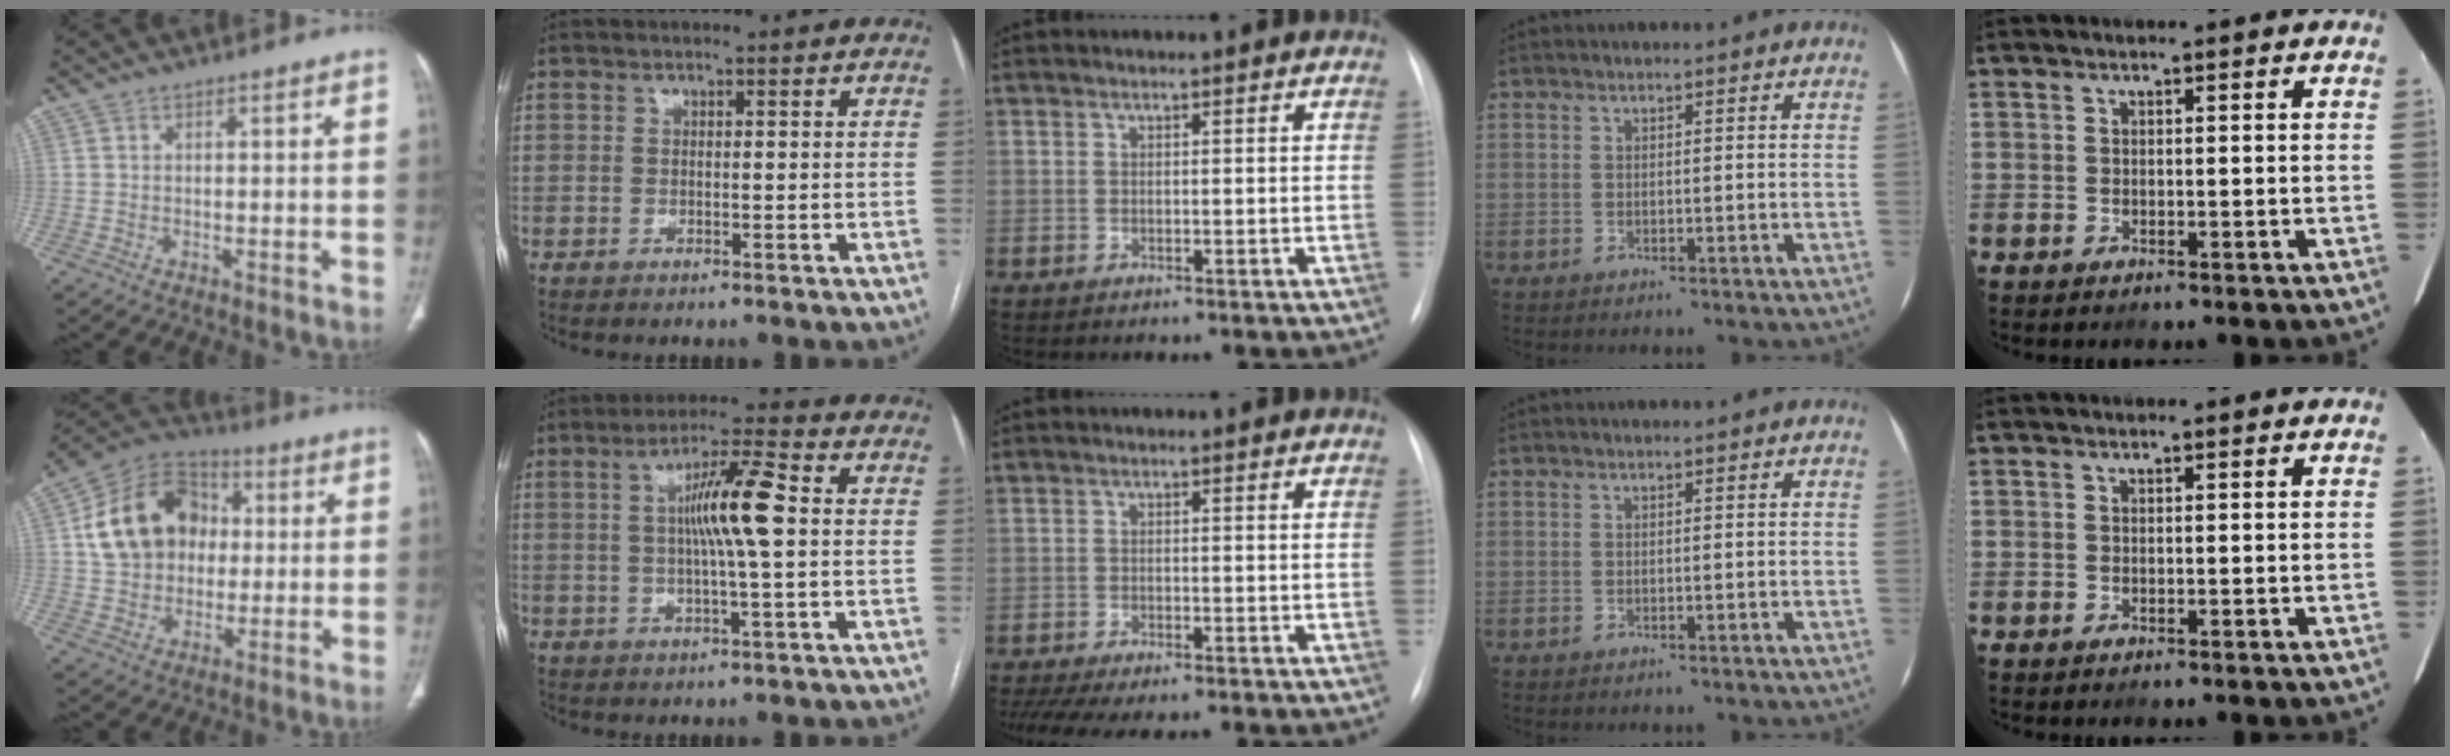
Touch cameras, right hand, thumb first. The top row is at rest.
{"thumb": {"total": 16.9, "force": [2.2, 13.5, 9.9], "torque": [-0.145, 0.023, 0.034]}, "index": {"total": 9.5, "force": [1.0, 0.4, 9.5], "torque": [-0.166, 0.010, 0.014]}, "middle": {"total": 11.5, "force": [-9.9, 1.8, 5.5], "torque": [-0.080, -0.010, -0.137]}}